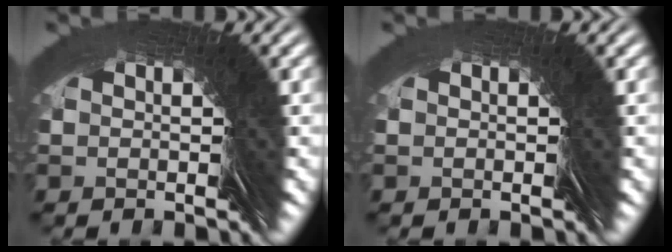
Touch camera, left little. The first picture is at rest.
{"total": 0.0}